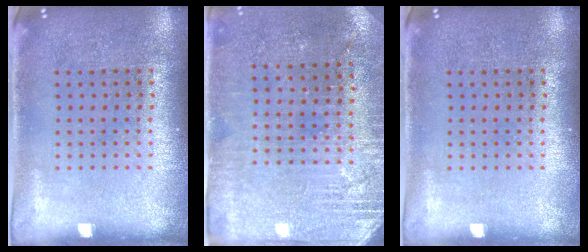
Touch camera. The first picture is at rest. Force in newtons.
{"total": 2.8, "press": 2.7, "slide": 0.7}
{"total": 0.0}